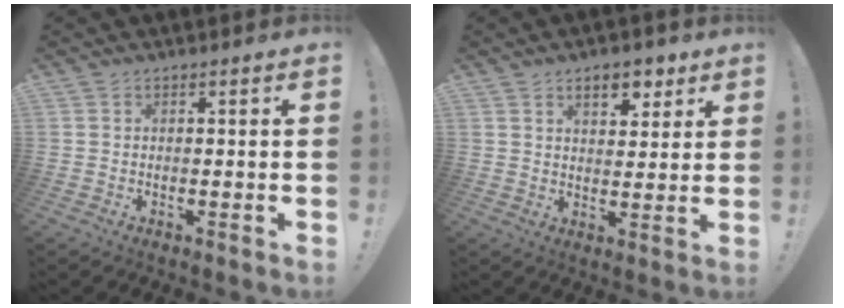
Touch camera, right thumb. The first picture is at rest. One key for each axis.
{"total": 7.6, "fx": 4.5, "fy": 4.2, "fz": 4.5, "tx": -0.057, "ty": -0.014, "tz": 0.078}